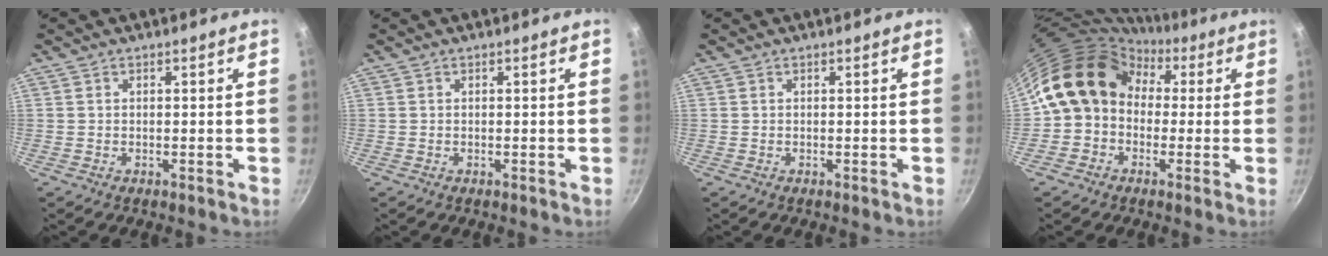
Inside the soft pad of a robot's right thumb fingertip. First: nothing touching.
{"total": 0.0}
{"total": 0.0}
{"total": 13.1, "force": [1.6, 10.9, 7.1], "torque": [-0.083, 0.035, 0.004]}